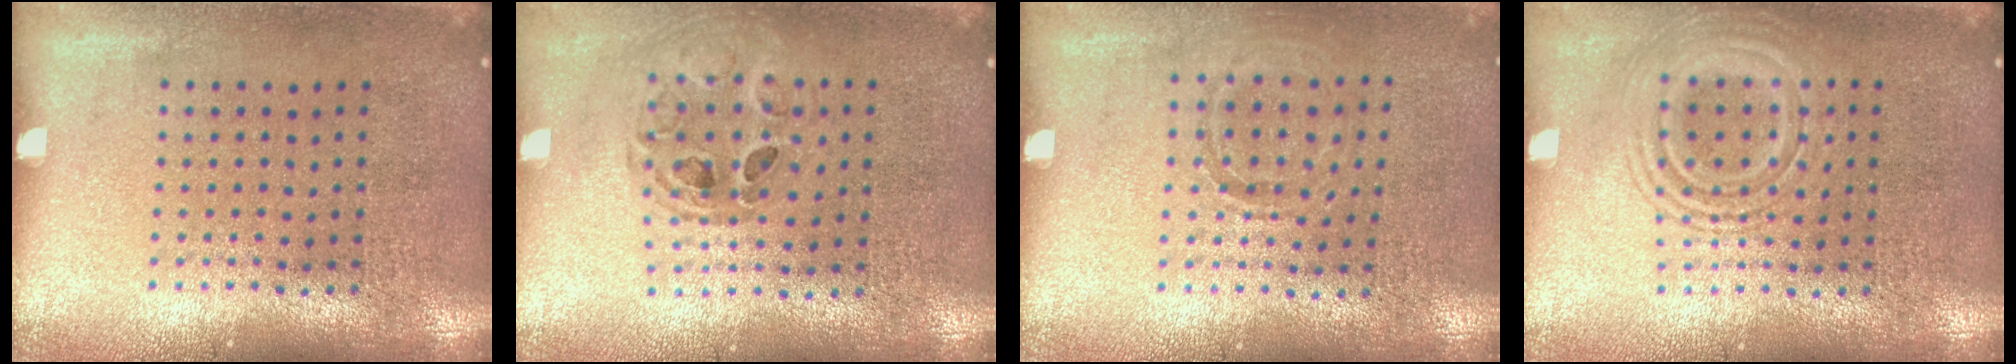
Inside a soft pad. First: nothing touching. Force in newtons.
{"total": 0.8, "press": 0.8, "slide": 0.2}
{"total": 0.9, "press": 0.9, "slide": 0.2}
{"total": 2.6, "press": 2.6, "slide": 0.4}